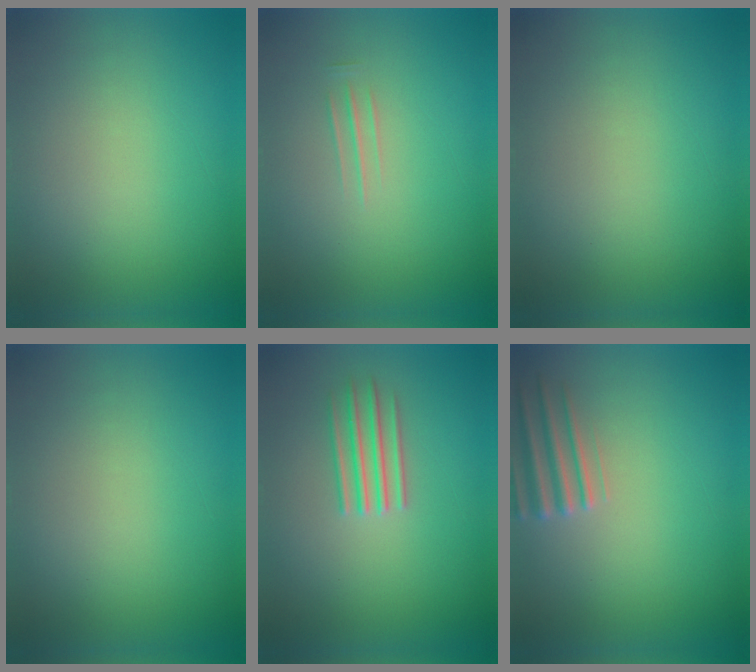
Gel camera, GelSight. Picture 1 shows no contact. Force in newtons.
{"total": 1.7}
{"total": 0.0}
{"total": 1.2}
{"total": 2.9}
{"total": 2.8}